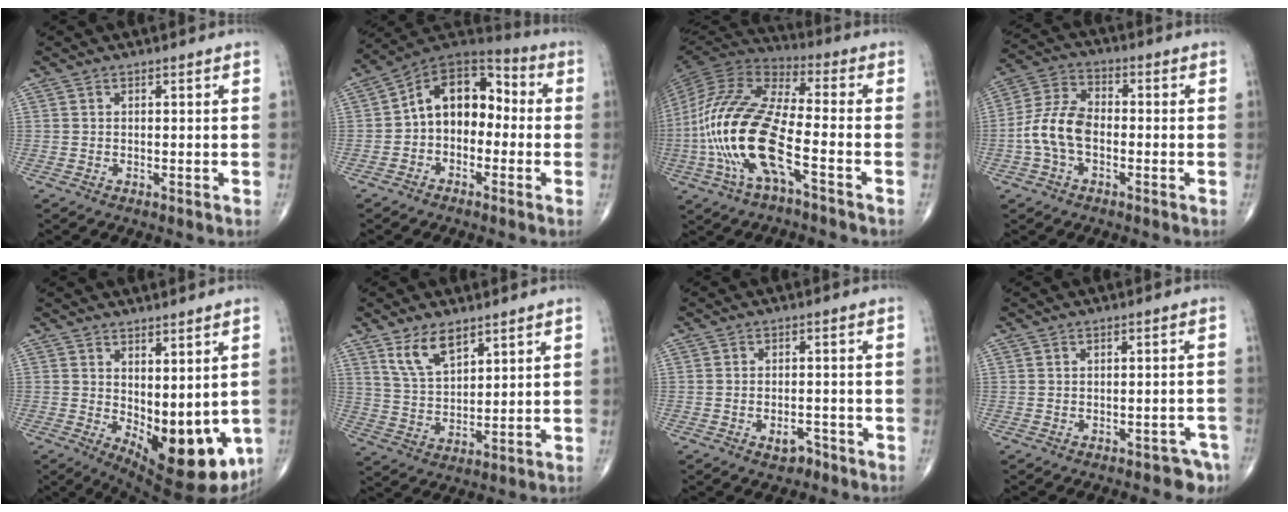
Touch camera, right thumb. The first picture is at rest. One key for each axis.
{"total": 12.8, "fx": -0.9, "fy": 9.0, "fz": 9.1, "tx": -0.102, "ty": 0.051, "tz": -0.035}
{"total": 21.0, "fx": -6.0, "fy": 7.1, "fz": 18.8, "tx": -0.417, "ty": 0.029, "tz": -0.110}
{"total": 9.5, "fx": -2.0, "fy": 5.8, "fz": 7.3, "tx": -0.149, "ty": 0.030, "tz": -0.049}
{"total": 14.8, "fx": -1.8, "fy": 6.7, "fz": 13.1, "tx": -0.159, "ty": -0.029, "tz": -0.002}
{"total": 7.6, "fx": 4.9, "fy": 3.4, "fz": 4.7, "tx": -0.076, "ty": -0.028, "tz": 0.101}
{"total": 3.1, "fx": -1.9, "fy": 1.7, "fz": 1.7, "tx": -0.020, "ty": 0.015, "tz": -0.027}
{"total": 4.7, "fx": -3.4, "fy": 2.4, "fz": 2.2, "tx": -0.014, "ty": 0.022, "tz": -0.038}